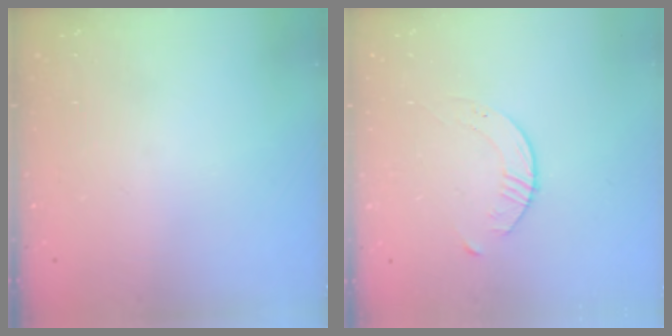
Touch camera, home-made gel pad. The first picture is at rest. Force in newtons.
{"total": 3.9, "press": 3.9, "slide": 0.4}